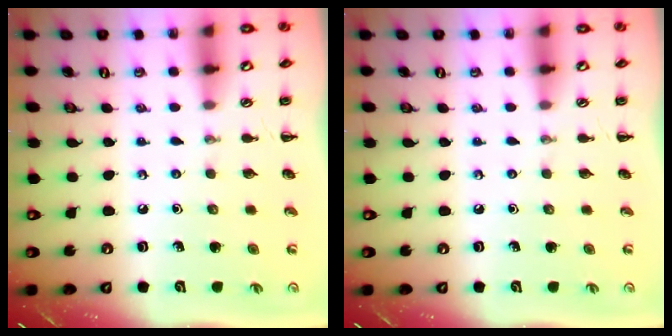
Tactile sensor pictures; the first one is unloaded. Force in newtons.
{"total": 0.0}